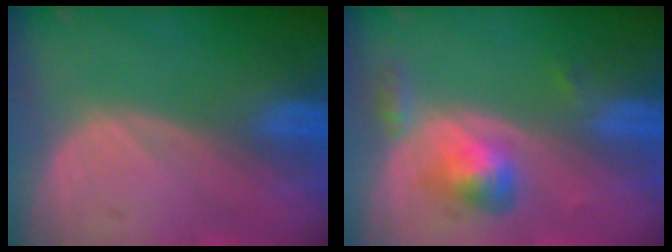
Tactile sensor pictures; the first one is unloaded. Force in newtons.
{"total": 4.0, "press": 4.0, "slide": 0.2}